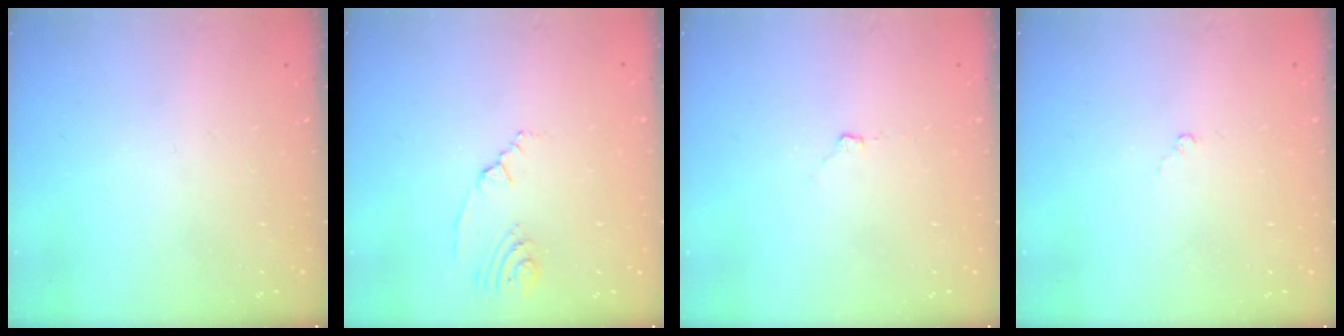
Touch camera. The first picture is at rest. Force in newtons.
{"total": 2.5, "press": 2.1, "slide": 1.3}
{"total": 2.9, "press": 2.8, "slide": 0.4}
{"total": 2.4, "press": 2.3, "slide": 0.3}